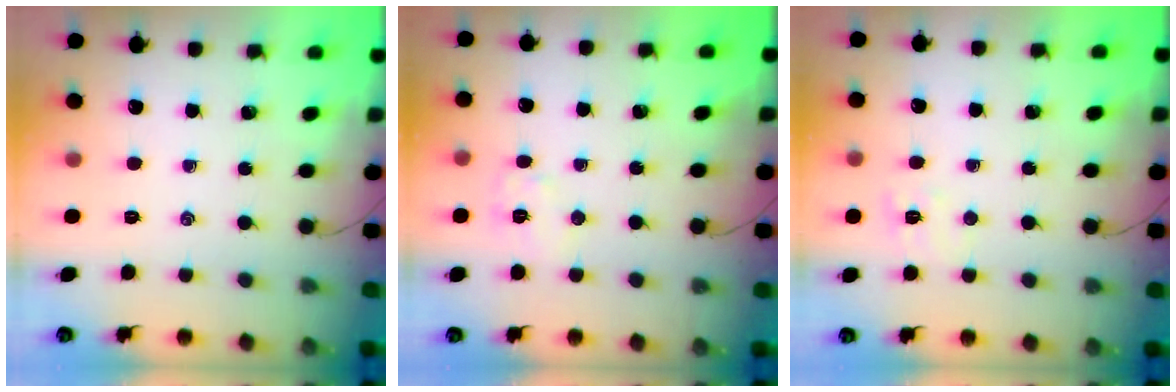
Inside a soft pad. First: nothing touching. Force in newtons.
{"total": 5.5, "press": 5.5, "slide": 0.8}
{"total": 5.9, "press": 5.7, "slide": 1.5}